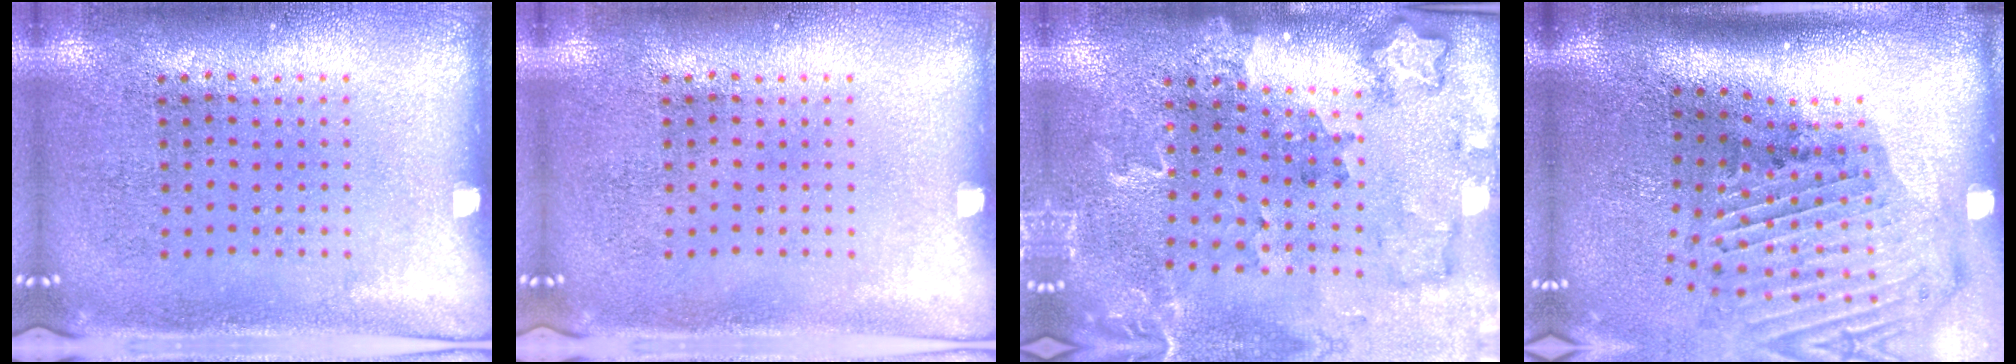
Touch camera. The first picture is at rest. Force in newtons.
{"total": 0.0}
{"total": 1.8, "press": 1.8, "slide": 0.2}
{"total": 2.9, "press": 2.1, "slide": 2.0}